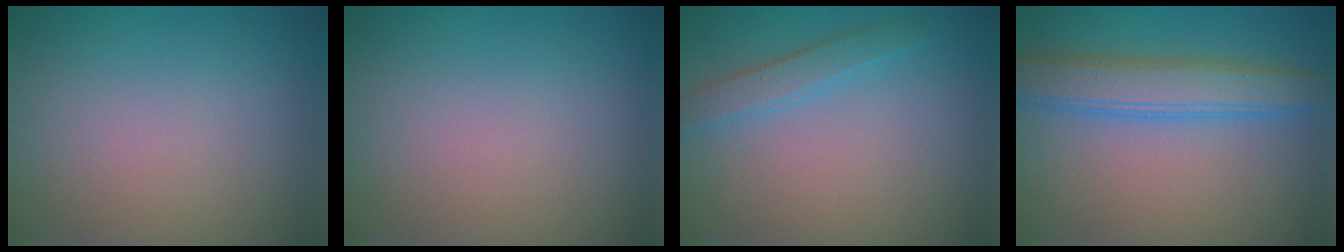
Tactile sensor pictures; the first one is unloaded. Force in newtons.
{"total": 0.0}
{"total": 2.0, "press": 2.0, "slide": 0.1}
{"total": 4.9, "press": 4.9, "slide": 0.2}